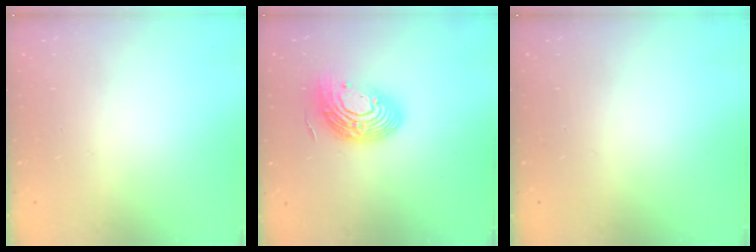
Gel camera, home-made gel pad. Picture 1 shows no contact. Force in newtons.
{"total": 16.1, "press": 16.0, "slide": 1.3}
{"total": 0.0}